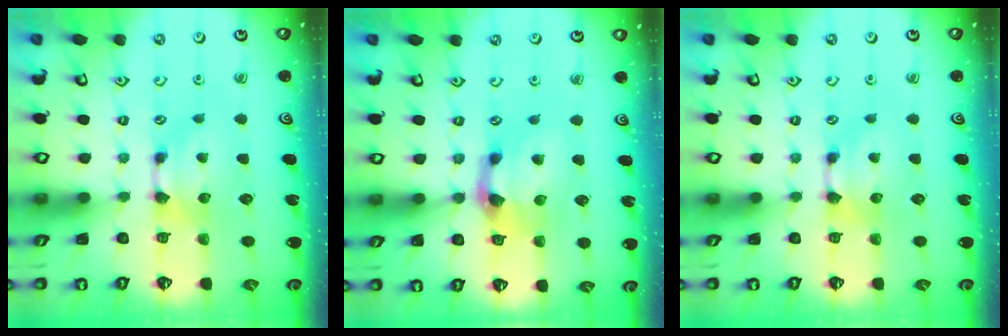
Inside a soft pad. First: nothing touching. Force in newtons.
{"total": 4.3, "press": 3.7, "slide": 2.2}
{"total": 0.0}